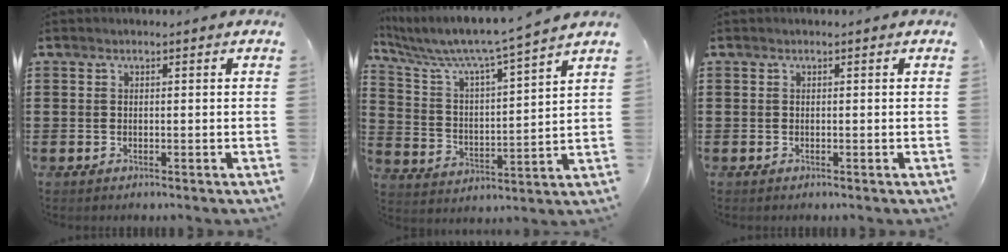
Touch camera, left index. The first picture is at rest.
{"total": 6.4, "force": [5.6, -0.2, 3.0], "torque": [-0.085, -0.042, 0.087]}
{"total": 0.0}